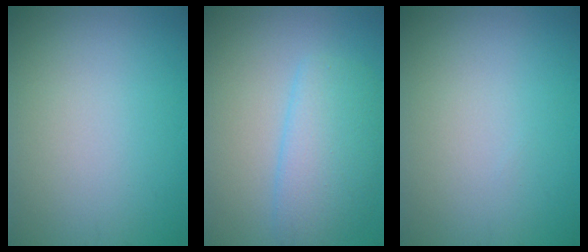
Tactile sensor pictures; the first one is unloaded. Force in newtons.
{"total": 4.8, "press": 4.8, "slide": 0.1}
{"total": 0.0}